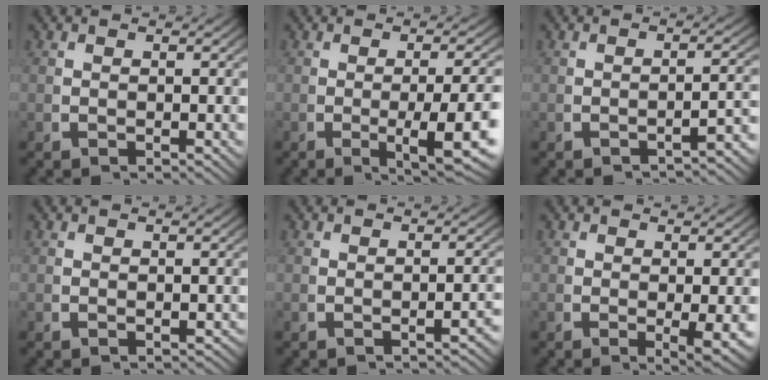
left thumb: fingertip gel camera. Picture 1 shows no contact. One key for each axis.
{"total": 6.8, "fx": -1.7, "fy": 2.1, "fz": 6.2, "tx": -0.100, "ty": -0.010, "tz": -0.019}
{"total": 3.3, "fx": -2.5, "fy": 0.6, "fz": 2.0, "tx": -0.030, "ty": -0.002, "tz": -0.031}
{"total": 0.7, "fx": -0.6, "fy": 0.3, "fz": 0.2, "tx": -0.003, "ty": -0.002, "tz": -0.007}
{"total": 1.6, "fx": -1.2, "fy": 0.2, "fz": 1.1, "tx": -0.020, "ty": 0.004, "tz": -0.016}
{"total": 3.0, "fx": -0.2, "fy": 0.9, "fz": 2.9, "tx": -0.044, "ty": -0.011, "tz": 0.003}